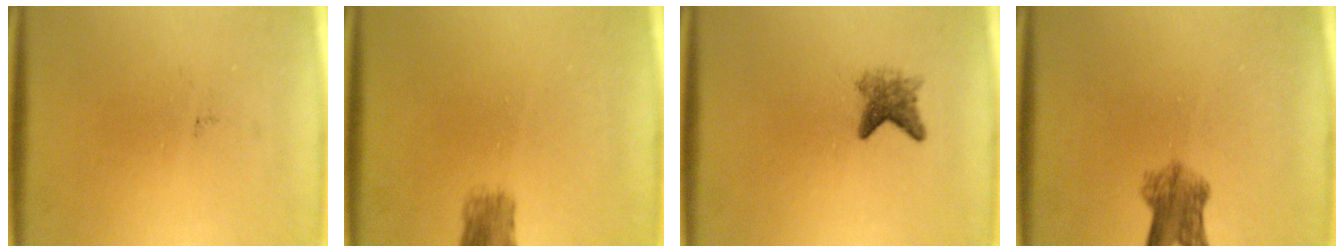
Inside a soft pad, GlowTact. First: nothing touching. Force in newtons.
{"total": 2.9}
{"total": 2.9}
{"total": 5.0}